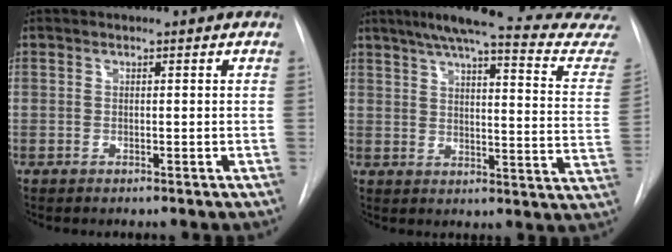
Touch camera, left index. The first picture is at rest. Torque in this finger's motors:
{"motor_torque": [0.95, -1.19, 0.33, 0.07]}